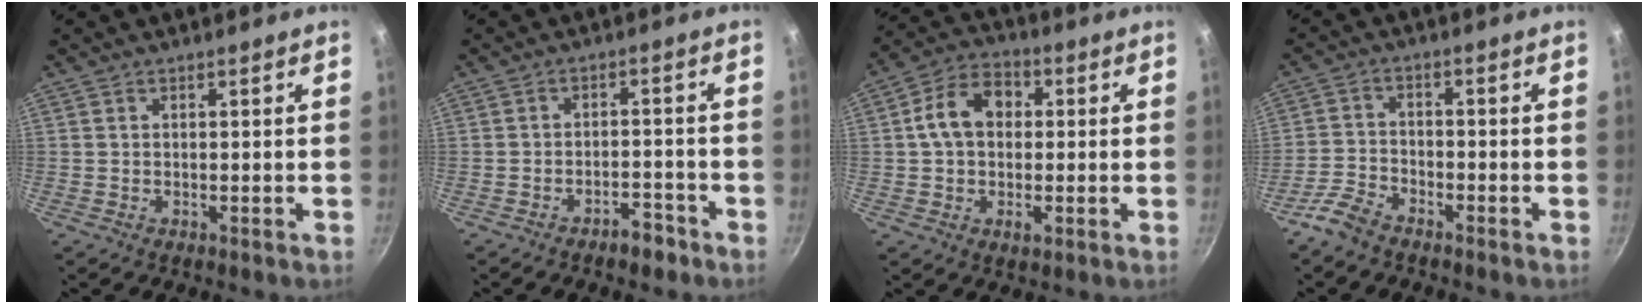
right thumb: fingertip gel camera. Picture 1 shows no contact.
{"total": 4.2, "force": [-3.1, 1.8, 2.1], "torque": [-0.016, 0.031, -0.038]}
{"total": 10.9, "force": [1.3, 8.0, 7.2], "torque": [-0.103, 0.019, 0.007]}
{"total": 4.9, "force": [-3.9, 2.0, 2.1], "torque": [-0.048, 0.029, -0.086]}